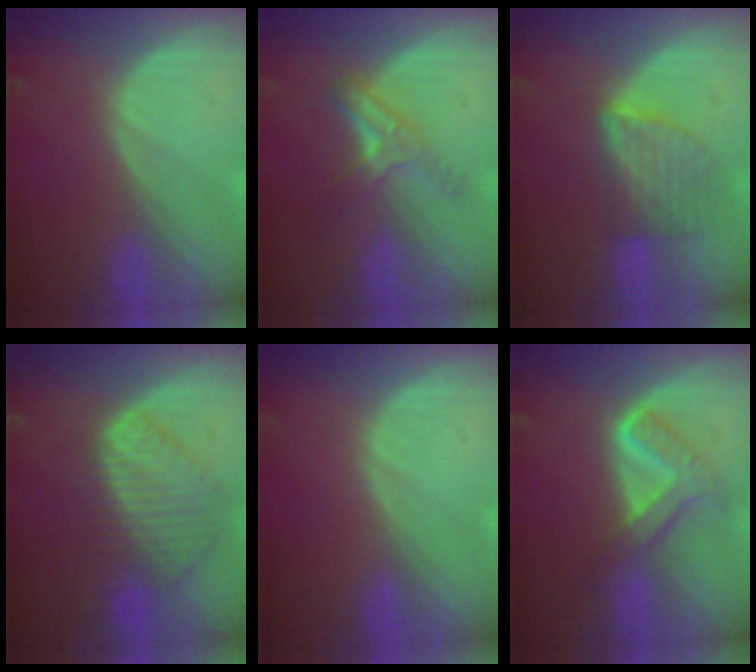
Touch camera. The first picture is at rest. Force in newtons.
{"total": 5.5, "press": 4.9, "slide": 2.6}
{"total": 6.0, "press": 6.0, "slide": 1.0}
{"total": 8.8, "press": 7.6, "slide": 4.4}
{"total": 0.0}
{"total": 5.8, "press": 5.8, "slide": 0.2}